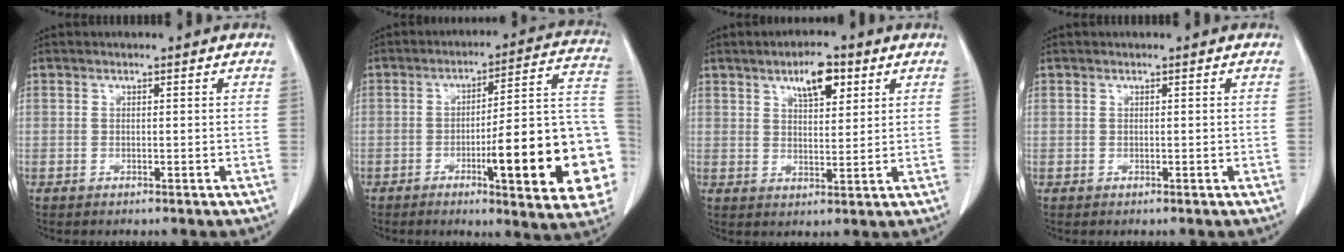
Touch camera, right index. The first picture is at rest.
{"total": 21.2, "force": [-5.7, 2.8, 20.2], "torque": [-0.176, 0.021, -0.068]}
{"total": 6.2, "force": [3.4, 2.3, 4.7], "torque": [-0.078, 0.003, 0.055]}
{"total": 0.0}